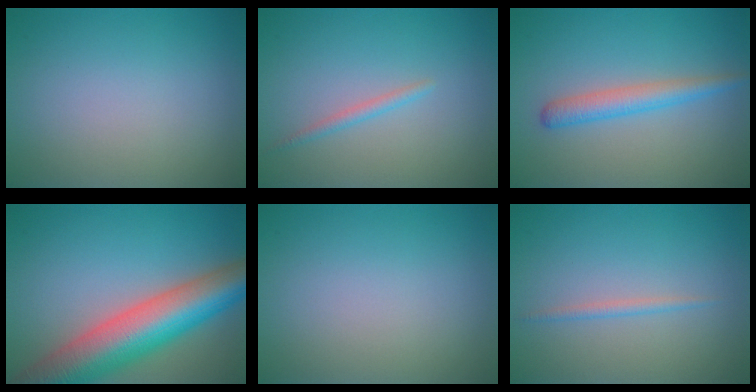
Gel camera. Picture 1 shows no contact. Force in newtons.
{"total": 1.1, "press": 1.1, "slide": 0.0}
{"total": 2.8, "press": 2.8, "slide": 0.2}
{"total": 11.5, "press": 11.5, "slide": 0.6}
{"total": 0.0}
{"total": 0.9, "press": 0.9, "slide": 0.0}